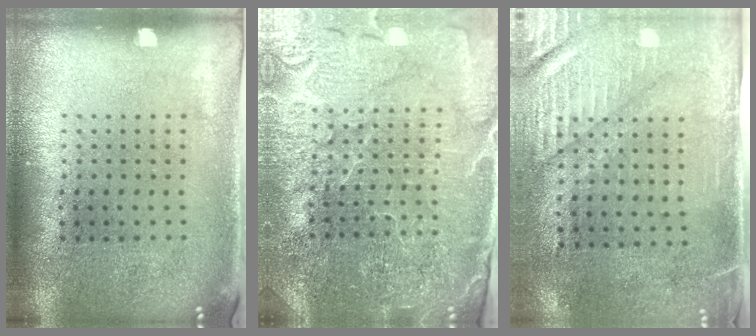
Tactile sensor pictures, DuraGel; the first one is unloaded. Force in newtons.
{"total": 4.2, "press": 4.0, "slide": 1.2}
{"total": 3.0, "press": 2.6, "slide": 1.5}